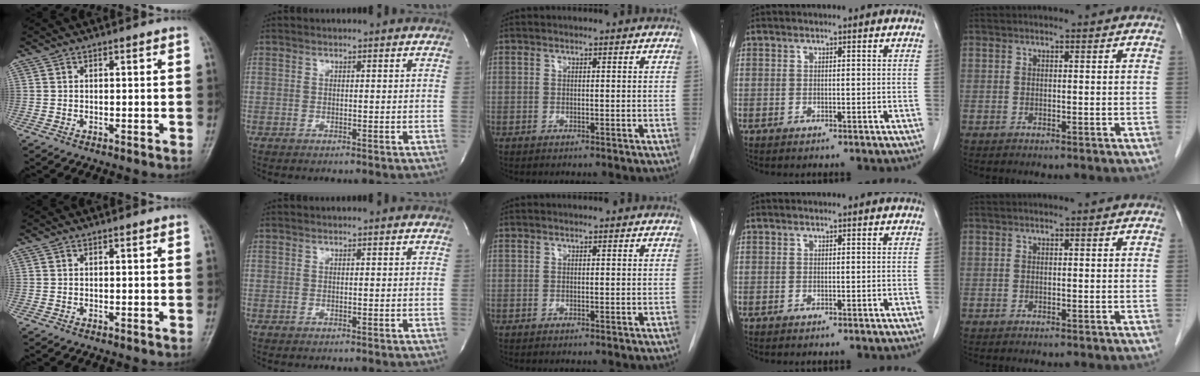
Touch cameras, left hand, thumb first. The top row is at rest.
{}